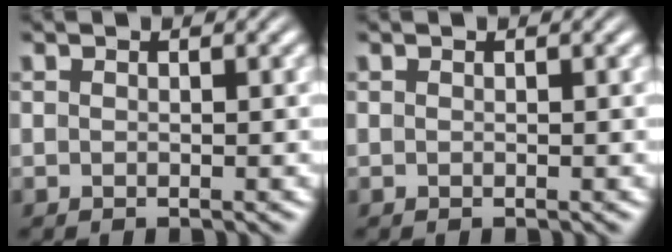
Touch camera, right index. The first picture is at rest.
{"total": 0.0}